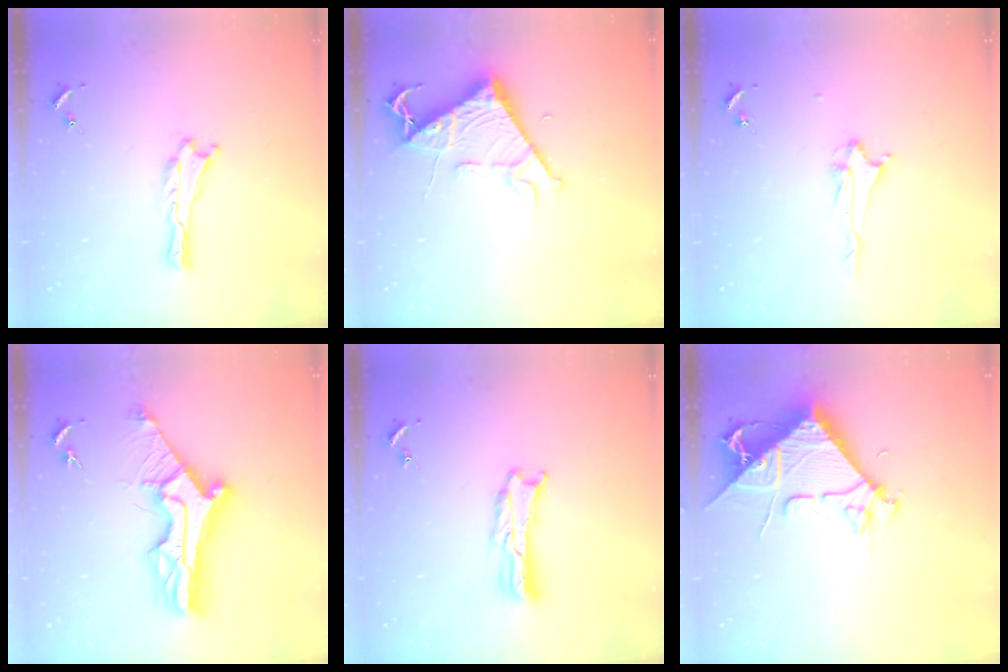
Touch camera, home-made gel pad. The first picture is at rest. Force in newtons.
{"total": 7.9, "press": 7.9, "slide": 0.9}
{"total": 2.2, "press": 2.2, "slide": 0.3}
{"total": 12.7, "press": 12.6, "slide": 1.1}
{"total": 1.6, "press": 1.6, "slide": 0.3}
{"total": 10.1, "press": 10.0, "slide": 1.2}